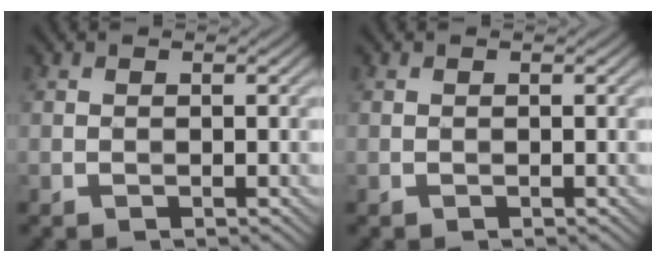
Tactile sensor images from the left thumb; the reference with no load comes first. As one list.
[{"total": 0.0}]